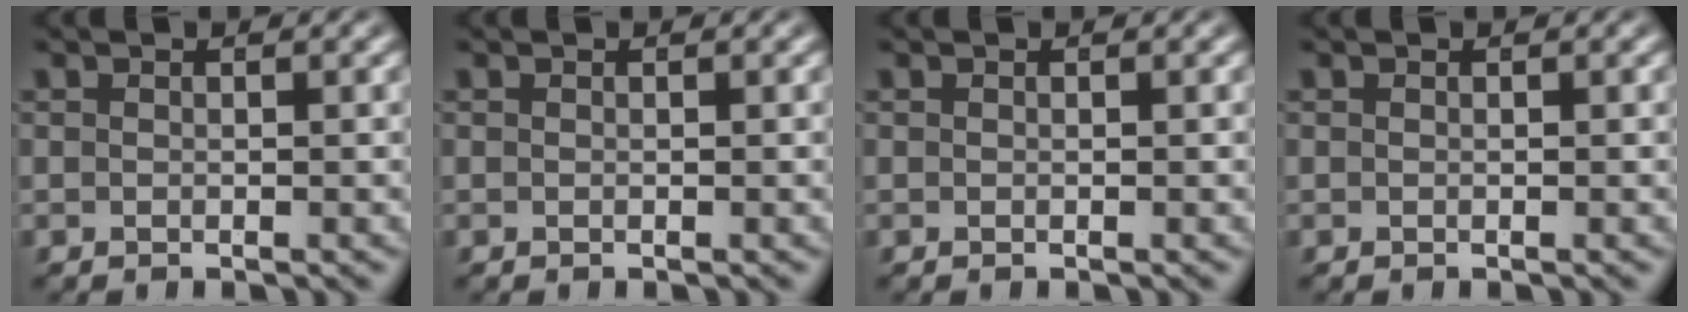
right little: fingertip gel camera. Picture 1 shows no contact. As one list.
[{"total": 0.0}, {"total": 0.0}, {"total": 0.0}]